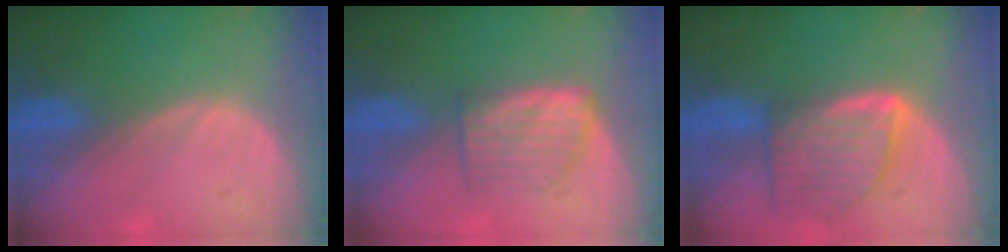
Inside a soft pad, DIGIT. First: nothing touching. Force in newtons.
{"total": 5.6, "press": 5.3, "slide": 1.9}
{"total": 8.0, "press": 7.2, "slide": 3.6}